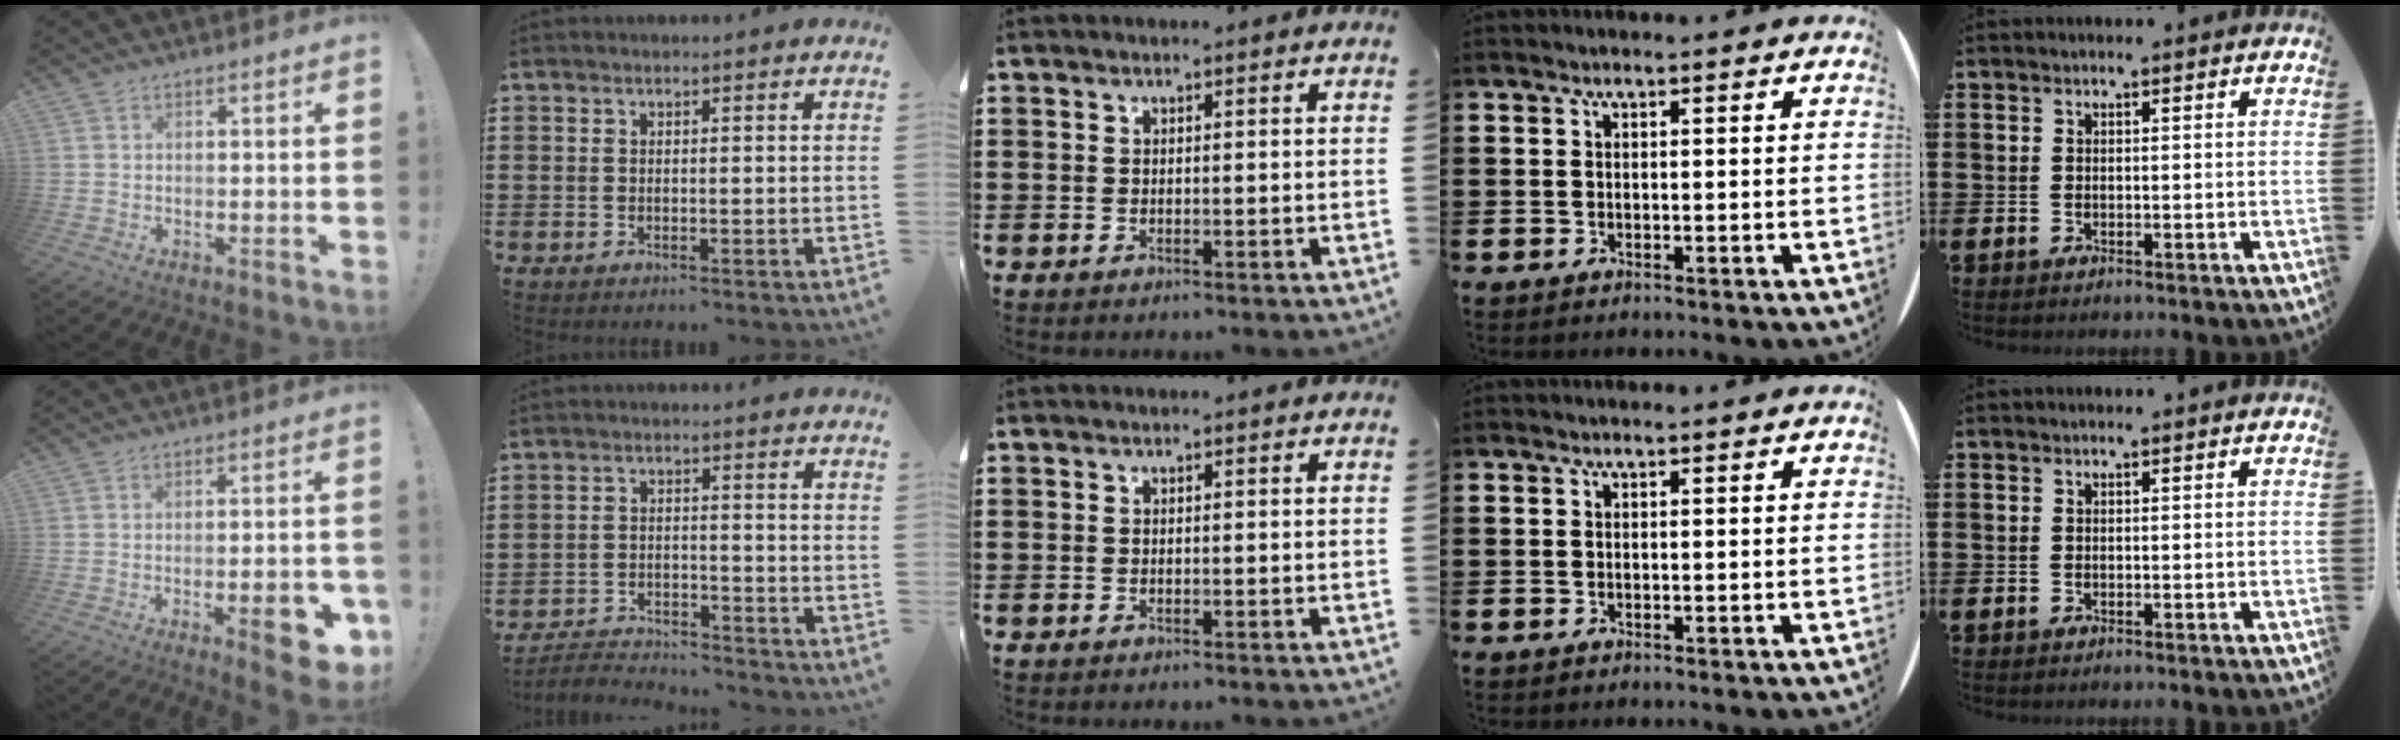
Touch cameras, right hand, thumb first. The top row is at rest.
{"thumb": {"total": 10.0, "force": [-3.9, 2.9, 8.8], "torque": [-0.103, 0.009, -0.054]}, "index": {"total": 3.4, "force": [-3.3, 0.6, 0.3], "torque": [-0.019, 0.002, -0.074]}}